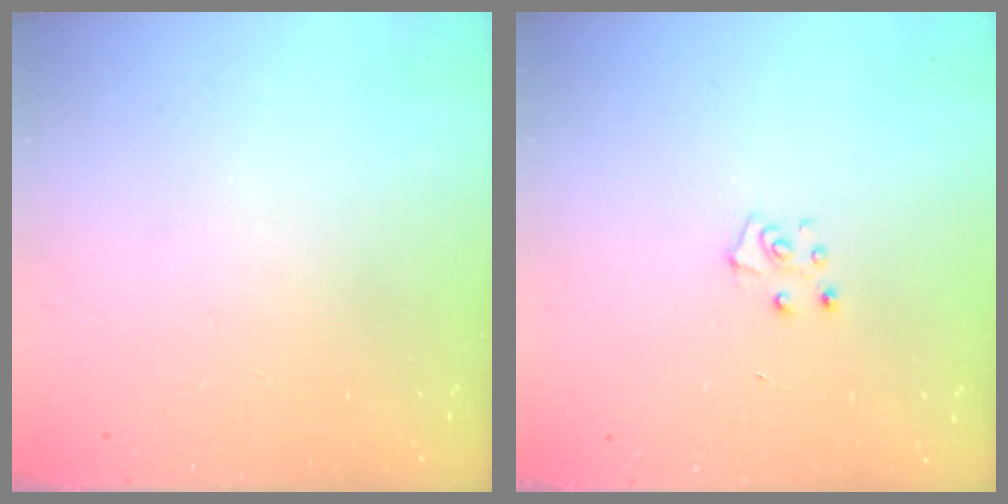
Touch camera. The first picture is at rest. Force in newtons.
{"total": 5.3, "press": 5.3, "slide": 0.5}